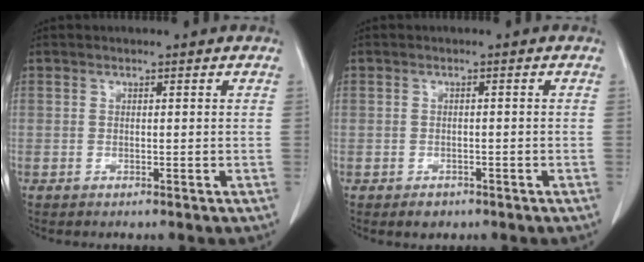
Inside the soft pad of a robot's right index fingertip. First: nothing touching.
{"total": 1.9, "force": [-1.2, 1.3, 0.6], "torque": [-0.007, 0.002, -0.011]}